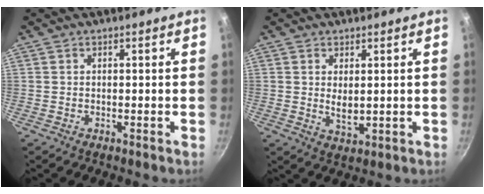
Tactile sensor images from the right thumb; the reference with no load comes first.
{"total": 4.0, "force": [0.7, 1.9, 3.5], "torque": [-0.060, -0.012, 0.018]}